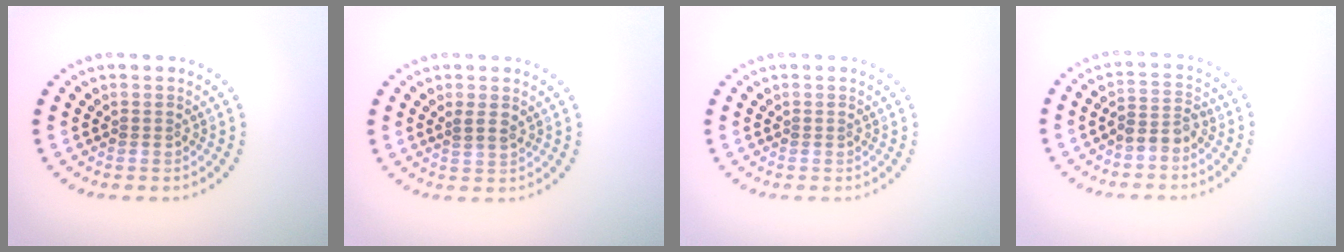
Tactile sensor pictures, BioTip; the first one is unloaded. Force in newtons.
{"total": 1.0, "press": 0.8, "slide": 0.7}
{"total": 0.0}
{"total": 2.2, "press": 1.8, "slide": 1.3}